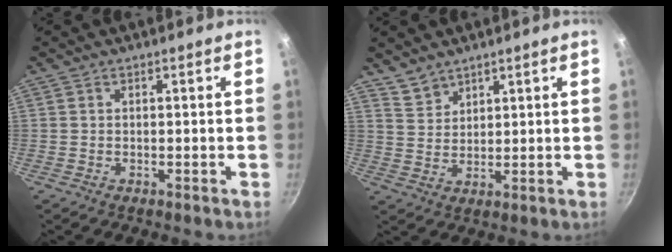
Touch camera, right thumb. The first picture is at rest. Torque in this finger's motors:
{"motor_torque": [-0.92, 0.20, -0.17, 0.13, 0.06]}